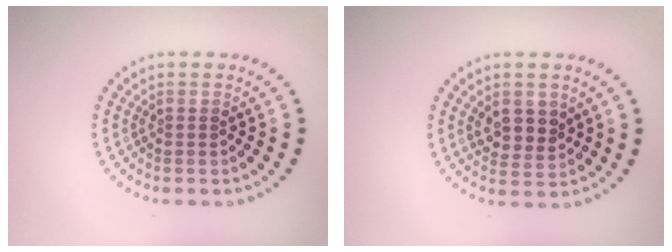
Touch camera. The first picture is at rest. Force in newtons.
{"total": 2.7, "press": 2.5, "slide": 1.1}